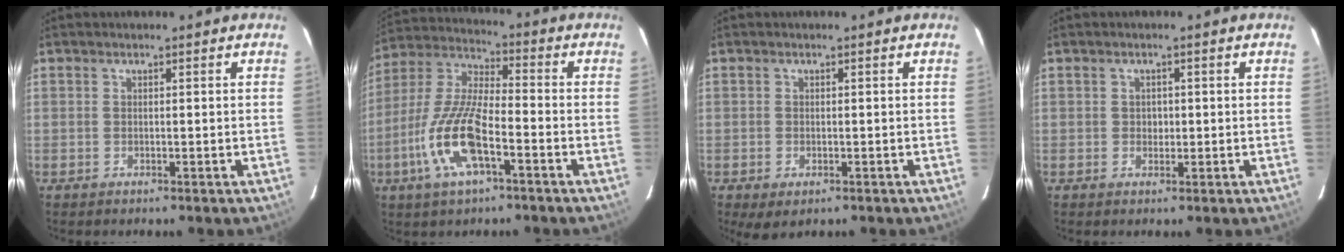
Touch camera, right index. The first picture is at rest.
{"total": 14.7, "force": [-6.1, 4.6, 12.5], "torque": [-0.270, -0.008, -0.121]}
{"total": 3.0, "force": [-1.2, 1.9, 2.0], "torque": [-0.037, -0.011, -0.015]}
{"total": 1.6, "force": [0.0, 1.6, 0.4], "torque": [-0.003, 0.004, 0.001]}